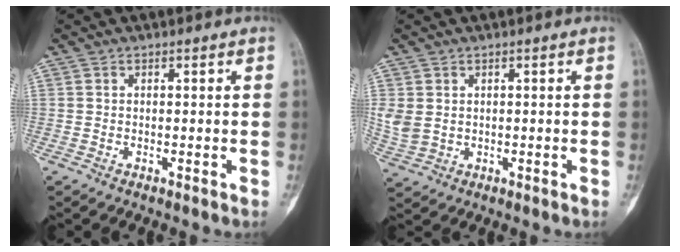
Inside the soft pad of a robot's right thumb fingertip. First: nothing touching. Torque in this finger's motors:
{"motor_torque": [-0.26, 1.00, 1.16, 0.54, 0.15]}